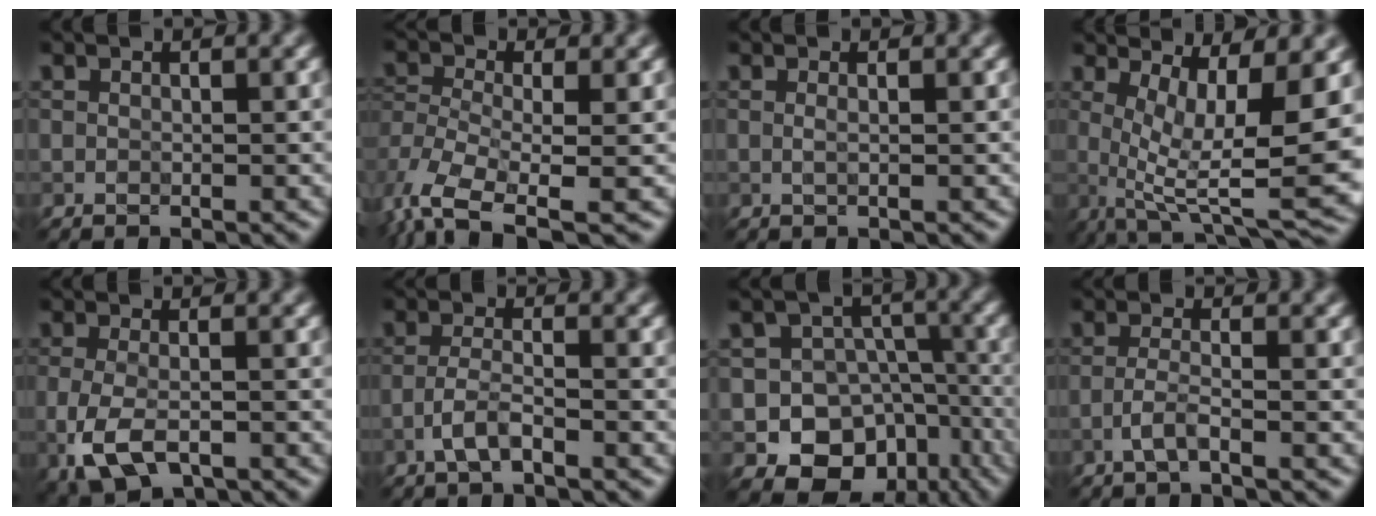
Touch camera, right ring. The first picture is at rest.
{"total": 6.1, "force": [-3.2, 2.7, 4.4], "torque": [-0.099, -0.010, -0.074]}
{"total": 0.6, "force": [0.2, 0.1, 0.5], "torque": [-0.015, -0.004, 0.000]}
{"total": 11.2, "force": [1.2, 3.4, 10.6], "torque": [-0.159, -0.012, 0.028]}
{"total": 5.0, "force": [-1.9, 2.4, 3.9], "torque": [-0.096, -0.011, -0.040]}
{"total": 2.2, "force": [-1.4, 0.4, 1.7], "torque": [-0.039, 0.009, -0.034]}
{"total": 12.7, "force": [-5.6, 10.5, 4.5], "torque": [-0.050, -0.005, -0.092]}
{"total": 1.7, "force": [-1.0, 0.1, 1.4], "torque": [-0.033, 0.007, -0.028]}